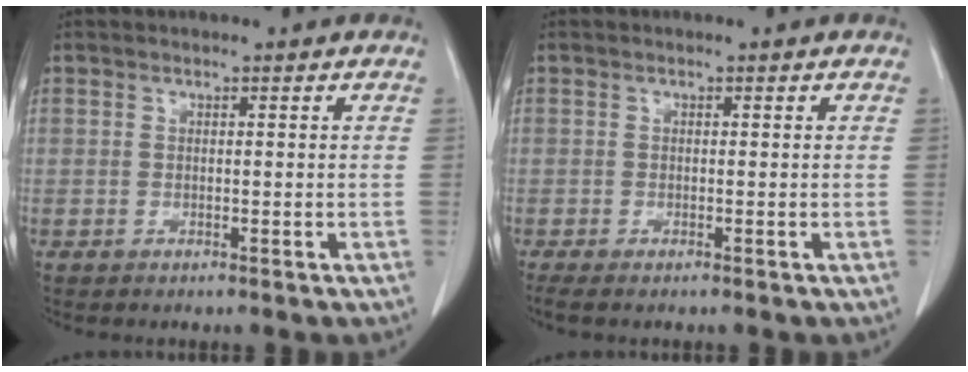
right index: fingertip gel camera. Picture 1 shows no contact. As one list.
[{"total": 0.7, "force": [-0.5, 0.1, 0.5], "torque": [-0.014, -0.002, -0.009]}]